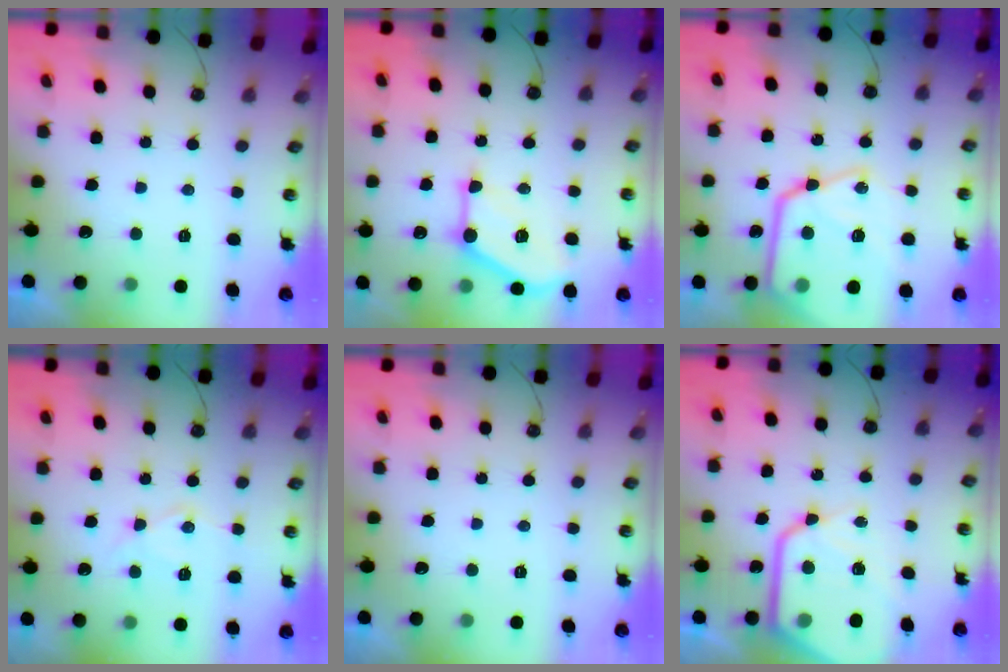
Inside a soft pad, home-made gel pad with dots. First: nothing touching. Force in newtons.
{"total": 13.7, "press": 13.7, "slide": 0.3}
{"total": 21.9, "press": 21.8, "slide": 2.4}
{"total": 9.8, "press": 9.7, "slide": 0.8}
{"total": 0.0}
{"total": 16.9, "press": 16.8, "slide": 1.8}